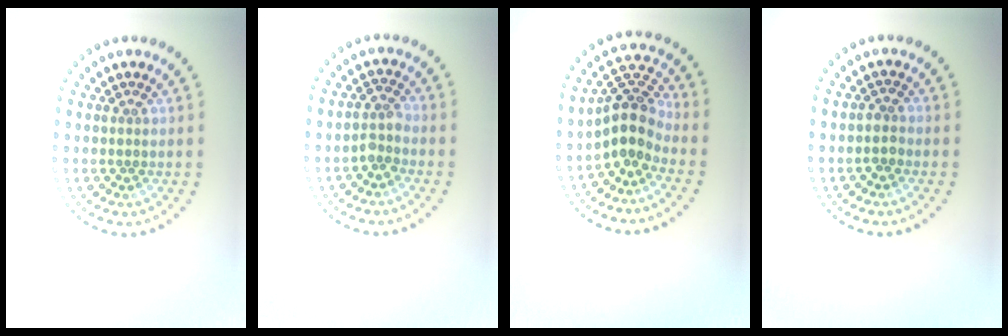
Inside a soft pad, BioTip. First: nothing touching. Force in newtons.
{"total": 1.8, "press": 1.4, "slide": 1.2}
{"total": 3.9, "press": 3.0, "slide": 2.4}
{"total": 1.3, "press": 1.1, "slide": 0.6}